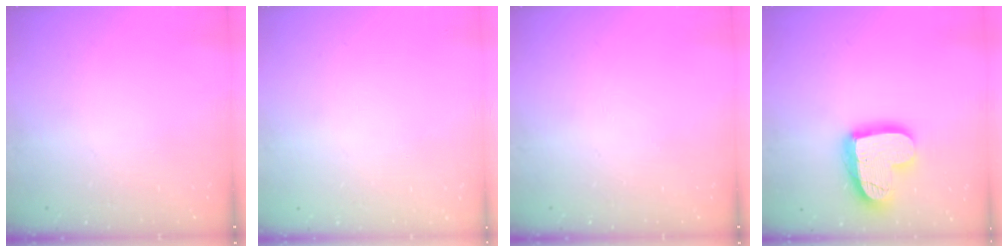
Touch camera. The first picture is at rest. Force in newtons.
{"total": 0.0}
{"total": 0.0}
{"total": 17.8, "press": 17.8, "slide": 1.4}